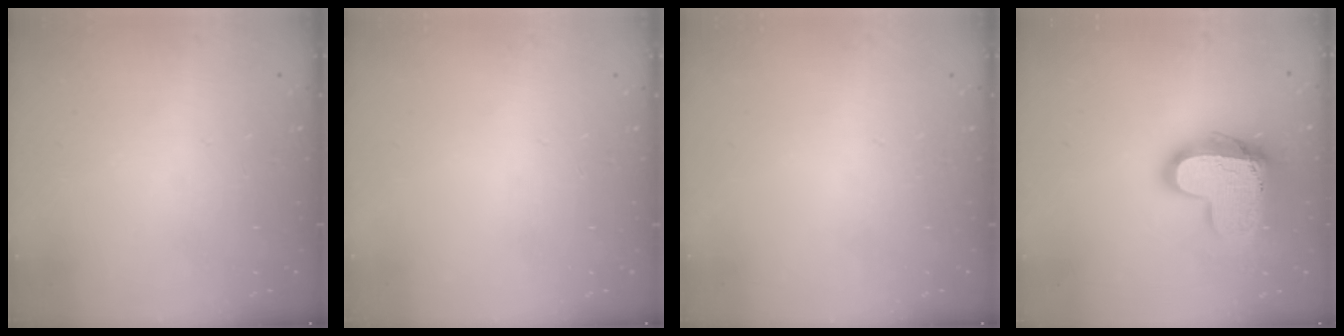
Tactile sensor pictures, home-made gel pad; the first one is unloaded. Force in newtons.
{"total": 0.0}
{"total": 0.0}
{"total": 16.3, "press": 16.3, "slide": 1.0}